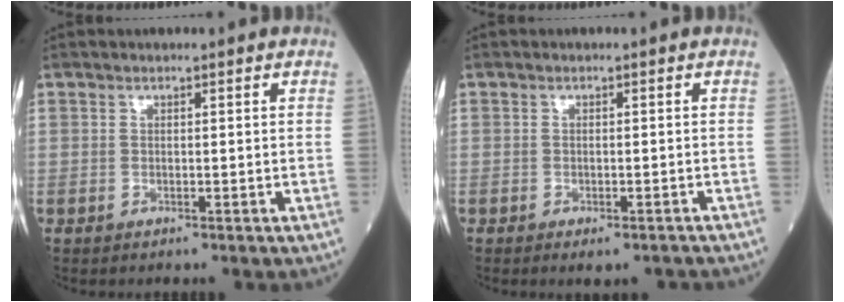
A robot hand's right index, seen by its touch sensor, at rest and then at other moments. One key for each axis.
{"total": 2.9, "fx": -2.4, "fy": 0.9, "fz": 1.4, "tx": -0.008, "ty": -0.004, "tz": -0.032}